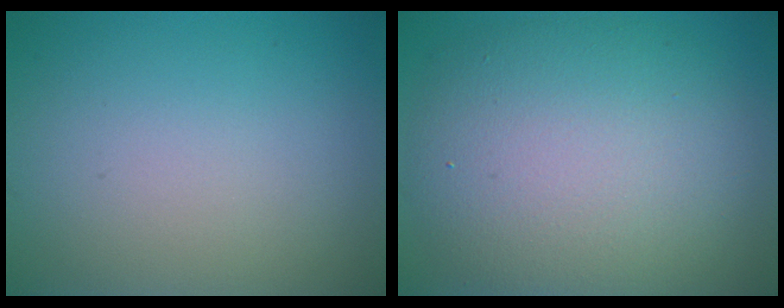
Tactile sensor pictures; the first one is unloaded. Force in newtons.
{"total": 10.2, "press": 10.1, "slide": 0.8}